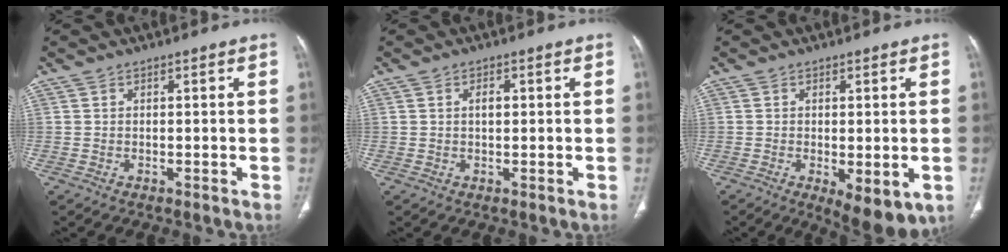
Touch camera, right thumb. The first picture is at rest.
{"total": 1.8, "force": [0.3, 1.0, 1.5], "torque": [-0.025, 0.003, 0.004]}
{"total": 8.7, "force": [-2.8, 3.4, 7.5], "torque": [-0.100, -0.016, -0.034]}